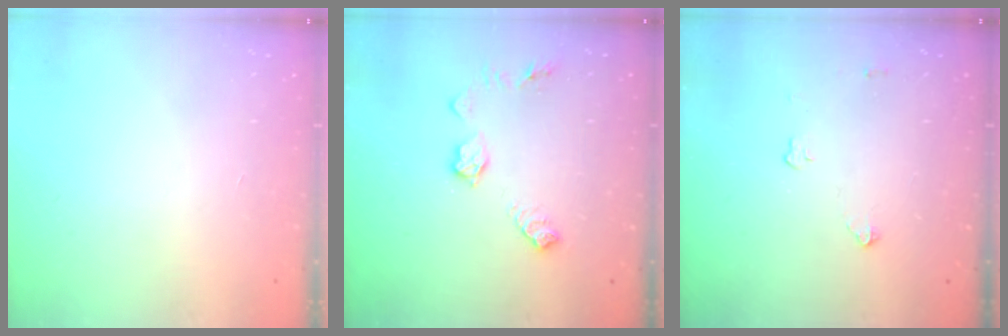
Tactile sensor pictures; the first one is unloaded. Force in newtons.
{"total": 9.0, "press": 9.0, "slide": 0.4}
{"total": 2.6, "press": 2.6, "slide": 0.4}